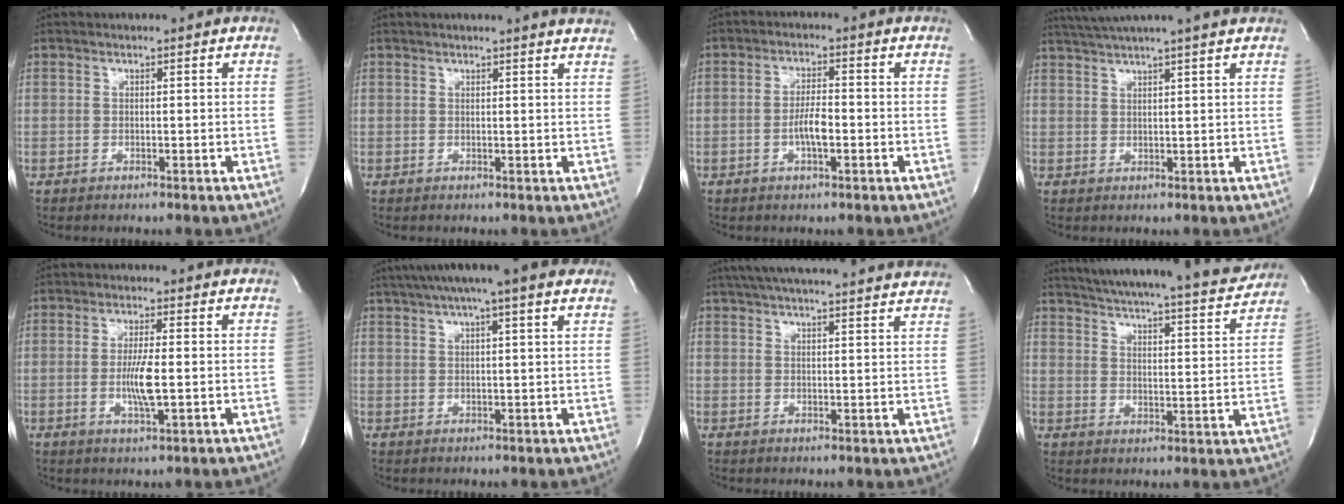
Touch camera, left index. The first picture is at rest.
{"total": 6.7, "force": [6.4, -0.5, 2.0], "torque": [-0.022, -0.003, 0.050]}
{"total": 3.9, "force": [-1.2, 0.8, 3.6], "torque": [-0.071, 0.001, -0.020]}
{"total": 8.9, "force": [7.7, -1.8, 4.1], "torque": [-0.069, 0.024, 0.106]}
{"total": 5.2, "force": [-0.7, 0.5, 5.1], "torque": [-0.102, -0.011, -0.012]}
{"total": 13.3, "force": [10.0, 1.3, 8.7], "torque": [-0.148, 0.044, 0.136]}
{"total": 23.8, "force": [21.7, 1.5, 9.8], "torque": [-0.163, 0.016, 0.280]}
{"total": 23.3, "force": [21.6, 1.9, 8.6], "torque": [-0.138, -0.043, 0.280]}